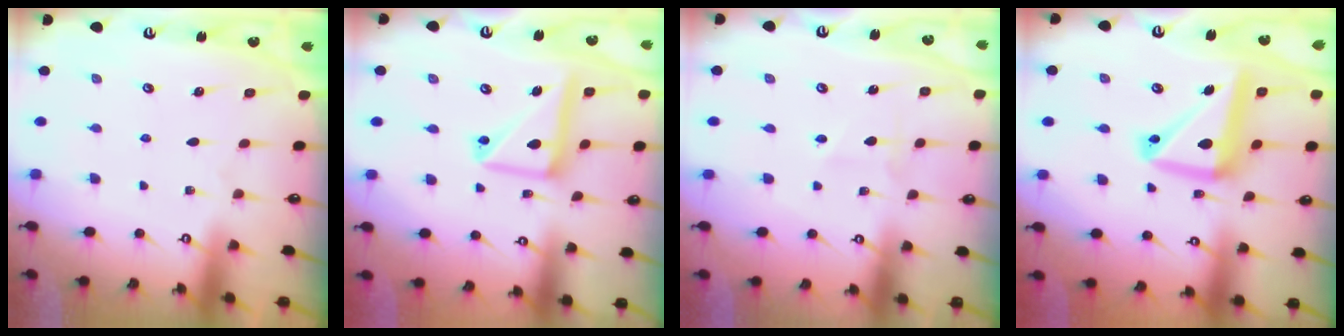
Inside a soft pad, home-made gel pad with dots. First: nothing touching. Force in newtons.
{"total": 14.1, "press": 14.1, "slide": 1.5}
{"total": 1.6, "press": 1.5, "slide": 0.7}
{"total": 14.5, "press": 14.3, "slide": 1.9}